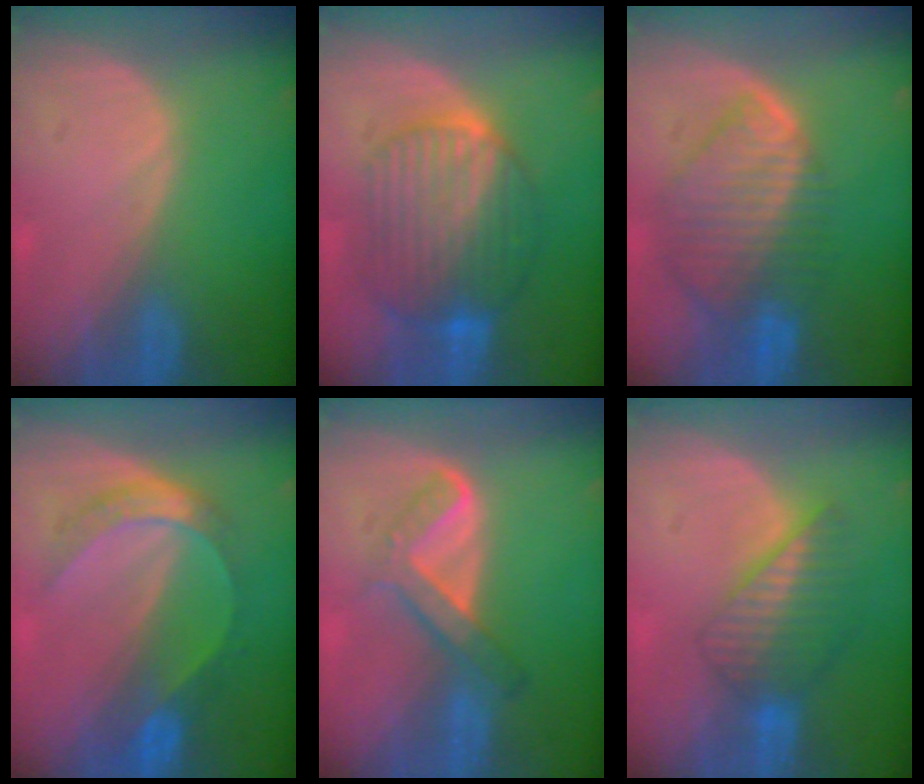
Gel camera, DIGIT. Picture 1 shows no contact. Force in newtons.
{"total": 10.1, "press": 10.0, "slide": 0.9}
{"total": 9.4, "press": 8.2, "slide": 4.7}
{"total": 5.9, "press": 5.9, "slide": 0.2}
{"total": 5.4, "press": 5.1, "slide": 1.6}
{"total": 6.6, "press": 6.1, "slide": 2.7}